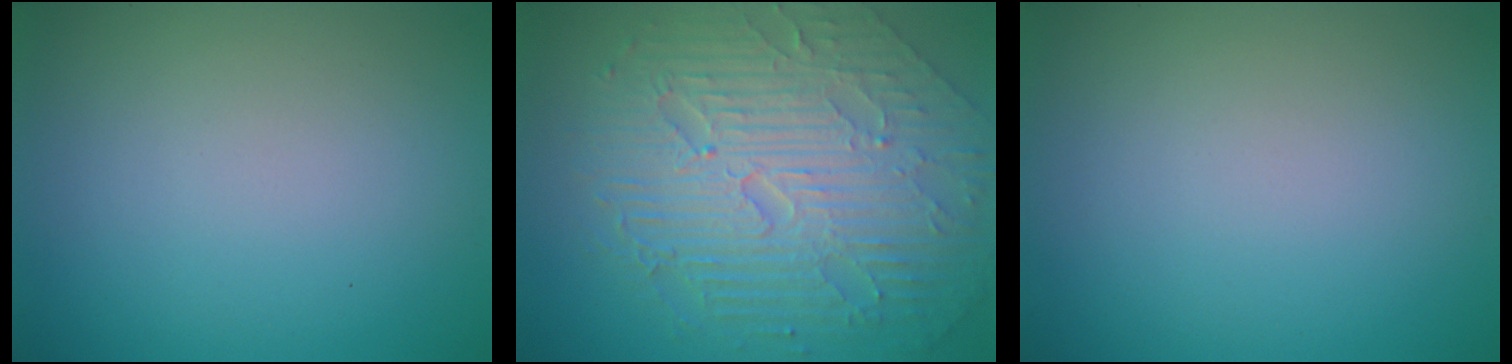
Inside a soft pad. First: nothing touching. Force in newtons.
{"total": 10.1, "press": 6.7, "slide": 7.6}
{"total": 0.0}